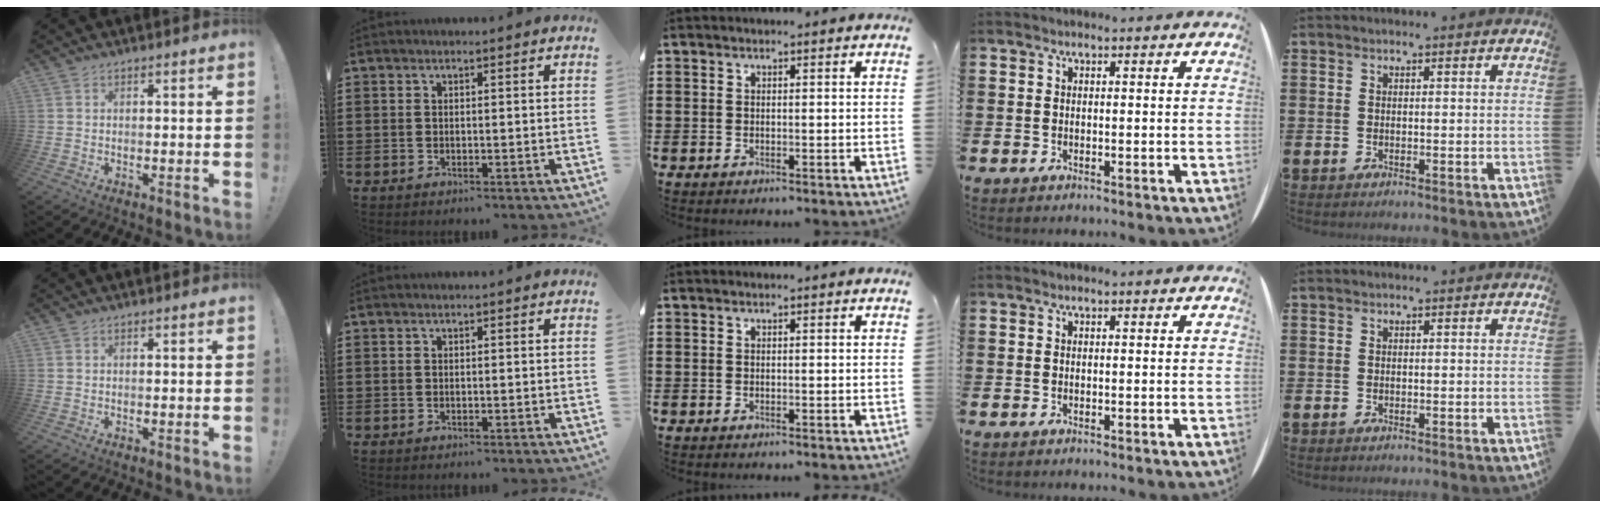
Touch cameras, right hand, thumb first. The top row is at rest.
{}